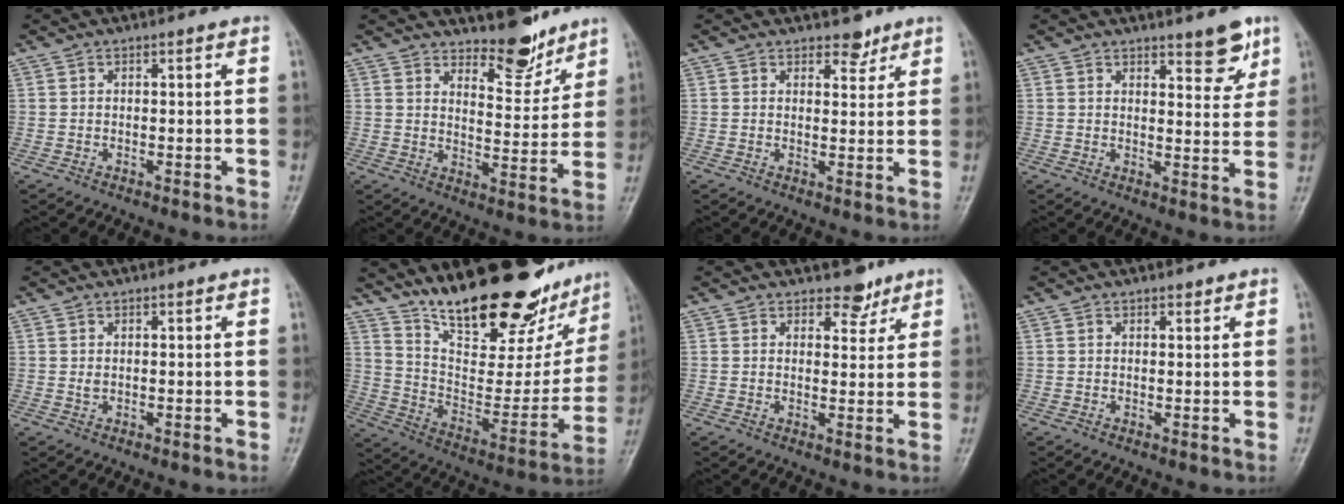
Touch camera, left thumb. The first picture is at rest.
{"total": 7.8, "force": [6.8, 2.7, 2.8], "torque": [-0.011, -0.063, 0.112]}
{"total": 3.0, "force": [2.4, 1.6, 0.5], "torque": [0.015, -0.017, 0.035]}
{"total": 5.7, "force": [4.0, 1.9, 3.6], "torque": [-0.023, -0.030, 0.052]}
{"total": 0.7, "force": [0.4, 0.4, 0.4], "torque": [-0.004, -0.003, 0.008]}
{"total": 27.3, "force": [20.9, 9.0, 15.1], "torque": [-0.193, -0.101, 0.320]}
{"total": 3.6, "force": [3.0, 2.0, 0.5], "torque": [0.021, -0.022, 0.043]}
{"total": 0.9, "force": [0.8, 0.4, 0.1], "torque": [0.007, -0.007, 0.010]}